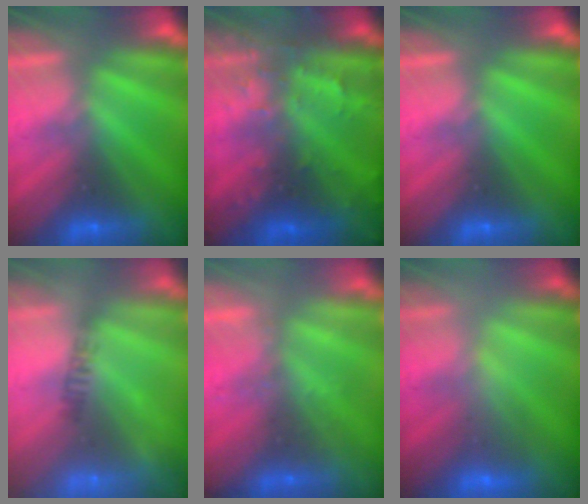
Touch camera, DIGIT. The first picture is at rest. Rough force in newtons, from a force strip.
{"total": 9.3}
{"total": 0.0}
{"total": 2.5}
{"total": 2.3}
{"total": 2.2}